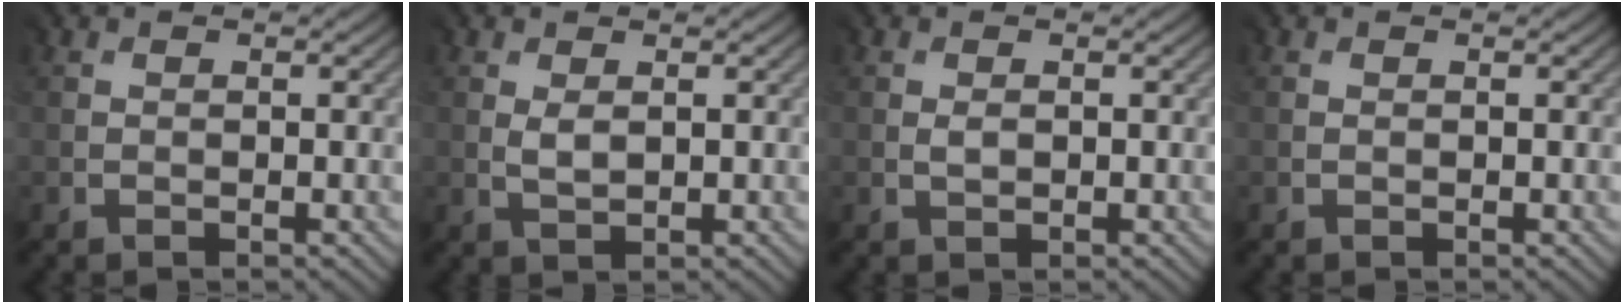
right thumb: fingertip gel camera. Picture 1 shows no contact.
{"total": 1.0, "force": [0.7, 0.4, 0.5], "torque": [-0.017, -0.001, 0.016]}
{"total": 0.5, "force": [0.4, 0.4, 0.1], "torque": [-0.004, -0.002, 0.009]}
{"total": 0.0}